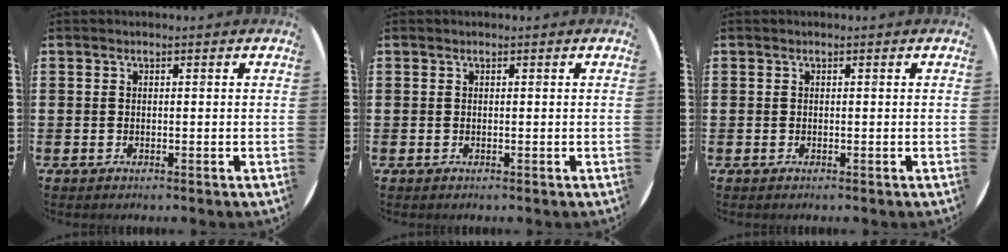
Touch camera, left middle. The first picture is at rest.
{"total": 0.0}
{"total": 0.0}